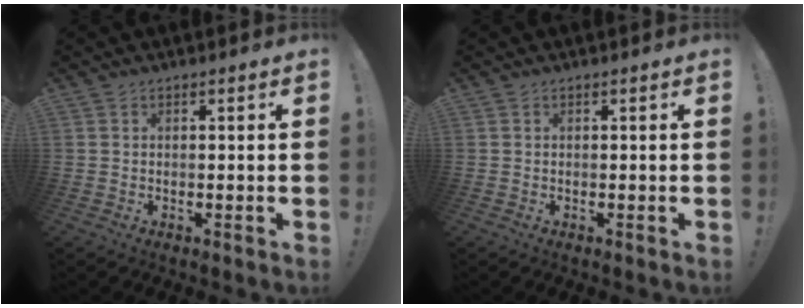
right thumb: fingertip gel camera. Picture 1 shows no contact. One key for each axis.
{"total": 0.0}